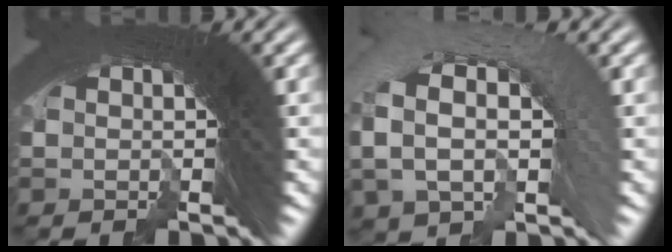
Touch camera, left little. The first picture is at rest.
{"total": 4.7, "force": [-3.0, 3.5, 0.7], "torque": [-0.028, 0.006, -0.052]}